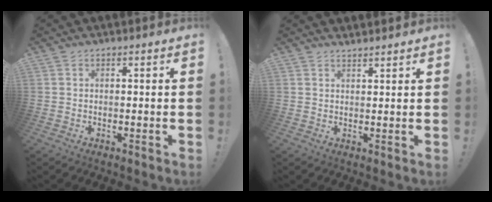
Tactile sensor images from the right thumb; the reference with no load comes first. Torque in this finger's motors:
{"motor_torque": [-0.18, -0.01, 0.02, 0.02, 0.00]}